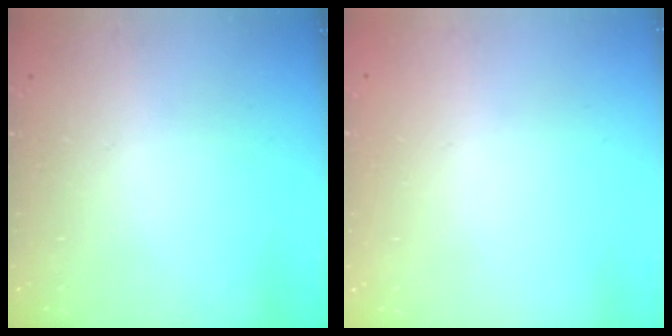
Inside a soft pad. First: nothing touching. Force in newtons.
{"total": 0.0}